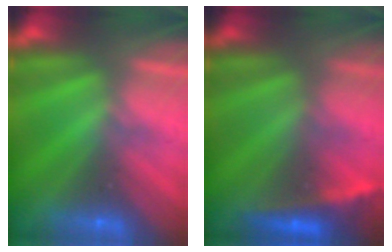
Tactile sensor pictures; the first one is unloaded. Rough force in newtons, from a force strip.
{"total": 2.2}